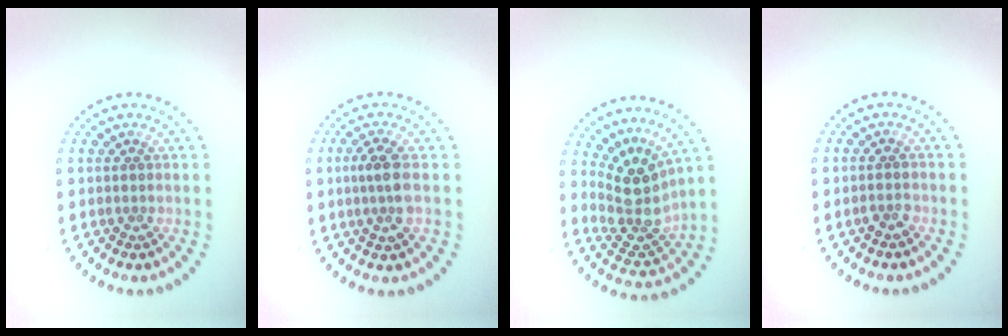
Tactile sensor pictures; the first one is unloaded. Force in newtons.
{"total": 2.6, "press": 2.4, "slide": 0.9}
{"total": 4.2, "press": 3.2, "slide": 2.7}
{"total": 1.2, "press": 1.2, "slide": 0.3}